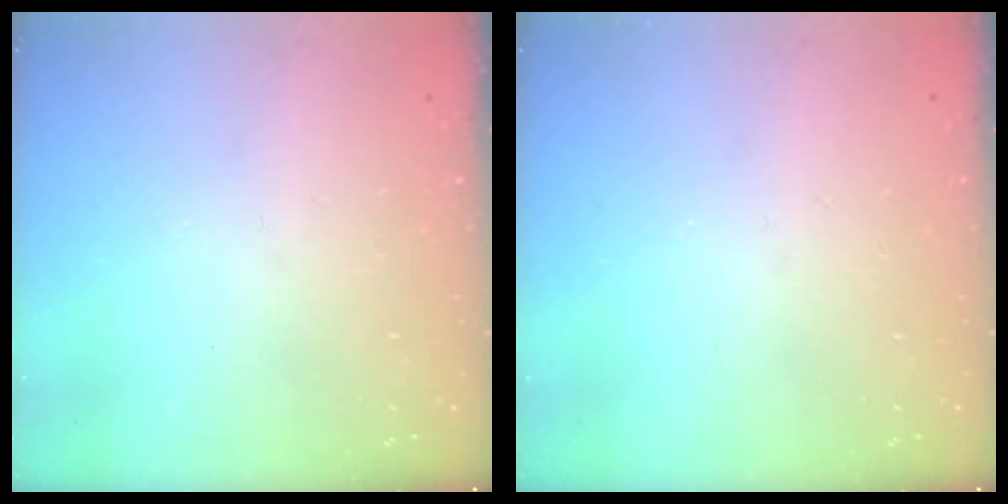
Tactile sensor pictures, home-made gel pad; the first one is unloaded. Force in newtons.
{"total": 0.0}